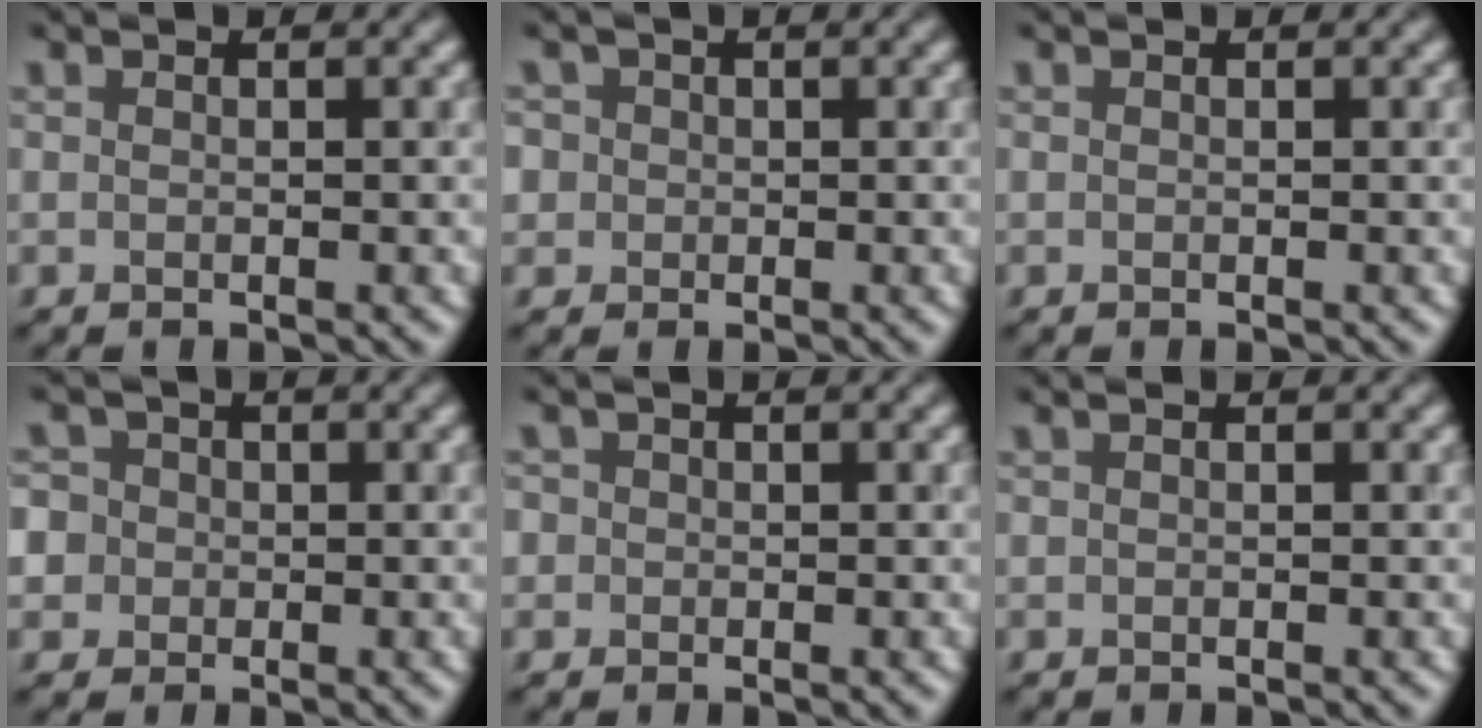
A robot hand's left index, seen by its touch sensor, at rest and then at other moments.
{"total": 2.7, "force": [0.8, 2.4, 0.9], "torque": [-0.008, 0.014, 0.003]}
{"total": 0.0}
{"total": 5.7, "force": [0.6, 5.4, 1.9], "torque": [-0.040, 0.034, -0.021]}
{"total": 1.1, "force": [0.2, 1.1, 0.2], "torque": [0.005, 0.001, -0.006]}
{"total": 0.0}